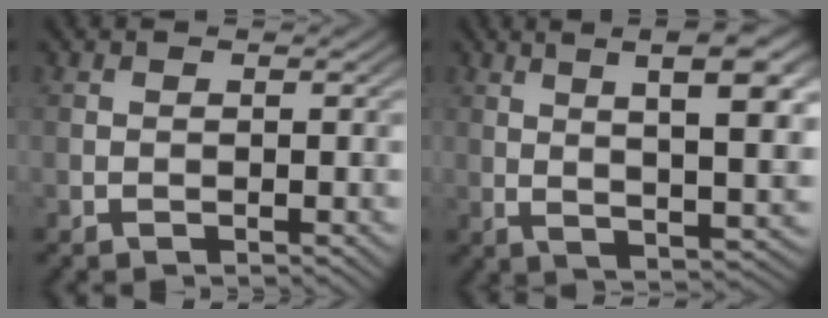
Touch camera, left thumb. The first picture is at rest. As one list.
[{"total": 12.9, "force": [4.9, 3.8, 11.3], "torque": [-0.165, 0.009, 0.077]}]